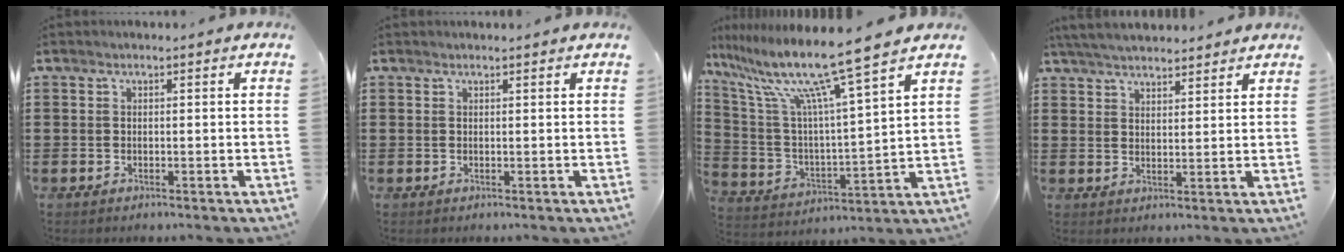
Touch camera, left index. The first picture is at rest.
{"total": 0.5, "force": [0.4, -0.1, 0.3], "torque": [-0.005, -0.002, 0.009]}
{"total": 12.7, "force": [9.9, -0.5, 7.9], "torque": [-0.193, -0.067, 0.159]}
{"total": 4.4, "force": [4.2, 0.4, 1.1], "torque": [-0.035, -0.010, 0.078]}